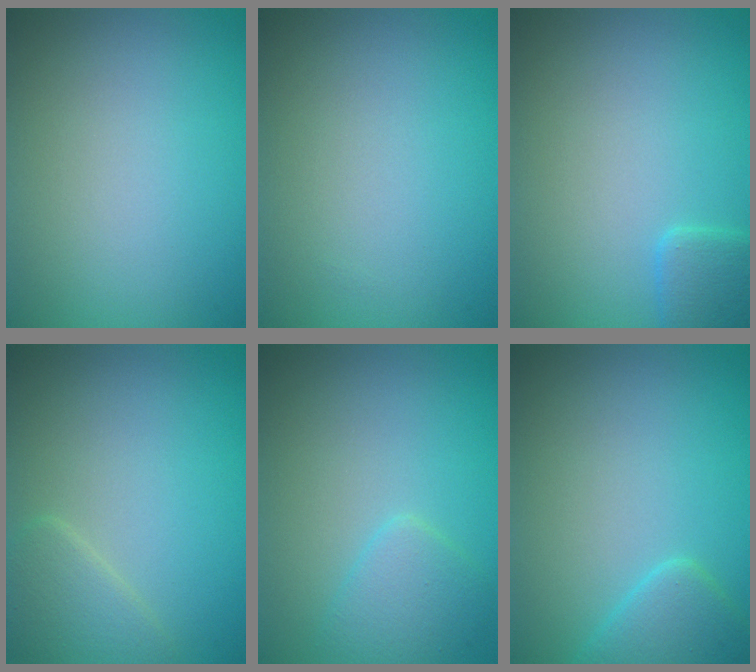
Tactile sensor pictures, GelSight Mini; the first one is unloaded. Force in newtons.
{"total": 0.0}
{"total": 2.1, "press": 2.1, "slide": 0.1}
{"total": 2.2, "press": 2.2, "slide": 0.1}
{"total": 2.3, "press": 2.3, "slide": 0.1}
{"total": 2.7, "press": 2.7, "slide": 0.2}